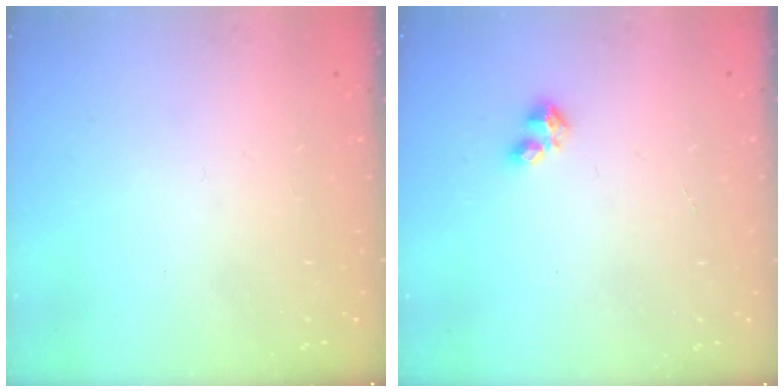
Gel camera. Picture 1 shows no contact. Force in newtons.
{"total": 3.2, "press": 3.2, "slide": 0.5}